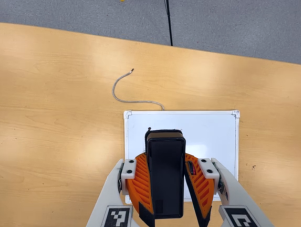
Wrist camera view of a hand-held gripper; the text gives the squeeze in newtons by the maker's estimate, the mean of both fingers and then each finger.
{"total": 9.4, "left": 9.3, "right": 9.5}